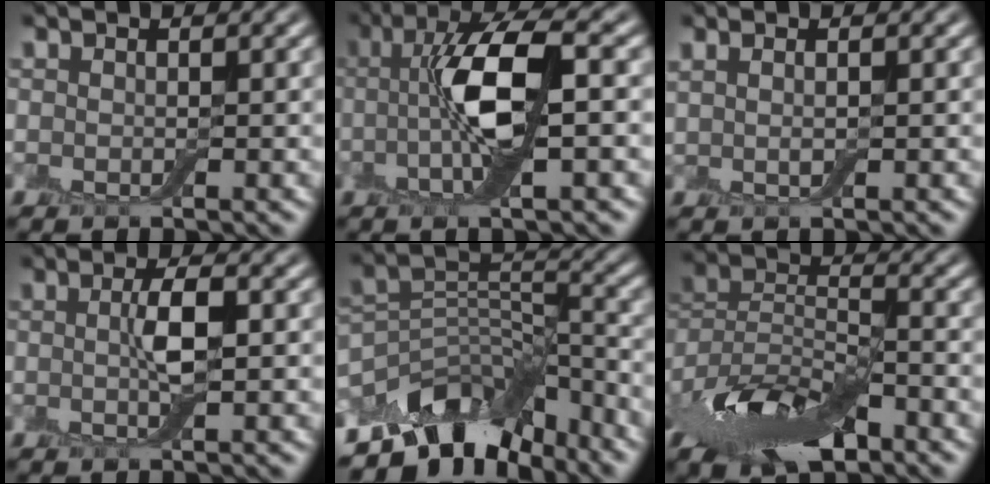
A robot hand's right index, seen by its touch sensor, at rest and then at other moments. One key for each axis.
{"total": 6.8, "fx": -0.2, "fy": 1.9, "fz": 6.5, "tx": -0.119, "ty": 0.006, "tz": -0.008}
{"total": 1.7, "fx": 0.7, "fy": 0.9, "fz": 1.3, "tx": -0.009, "ty": -0.004, "tz": -0.003}
{"total": 2.4, "fx": -0.4, "fy": 0.5, "fz": 2.3, "tx": -0.044, "ty": 0.001, "tz": -0.008}
{"total": 8.2, "fx": -6.8, "fy": 3.9, "fz": 2.3, "tx": -0.018, "ty": -0.007, "tz": -0.122}
{"total": 9.3, "fx": -5.9, "fy": 4.4, "fz": 5.7, "tx": -0.110, "ty": -0.001, "tz": -0.119}